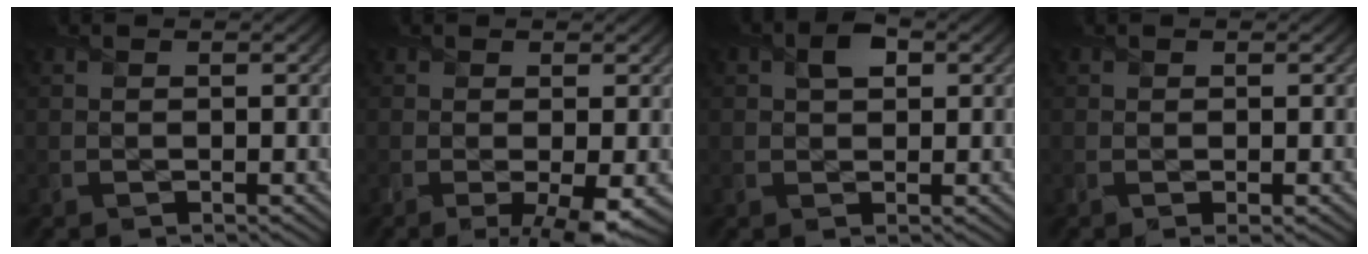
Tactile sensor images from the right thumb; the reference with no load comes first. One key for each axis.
{"total": 4.0, "fx": -1.0, "fy": 1.0, "fz": 3.8, "tx": -0.064, "ty": -0.014, "tz": -0.016}
{"total": 3.0, "fx": 1.1, "fy": 2.0, "fz": 1.9, "tx": -0.038, "ty": 0.006, "tz": 0.015}
{"total": 0.9, "fx": -0.1, "fy": 0.4, "fz": 0.8, "tx": -0.013, "ty": -0.005, "tz": -0.003}